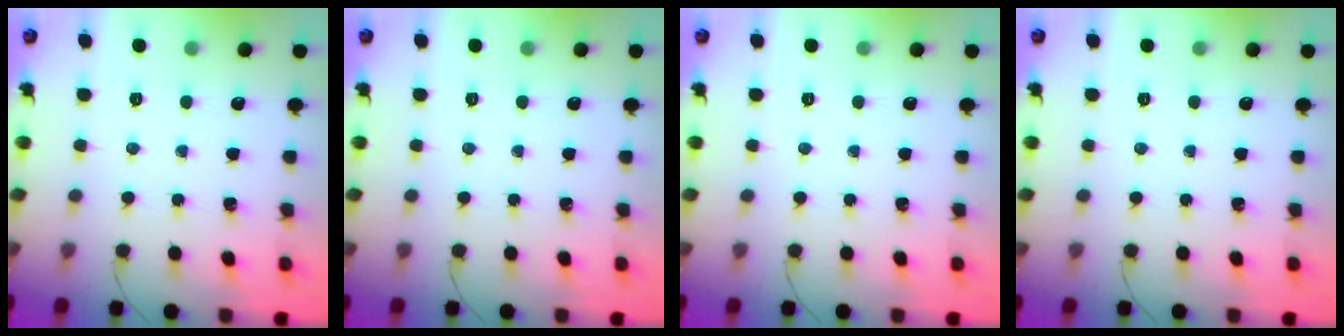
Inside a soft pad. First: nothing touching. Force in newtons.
{"total": 0.0}
{"total": 0.0}
{"total": 0.0}